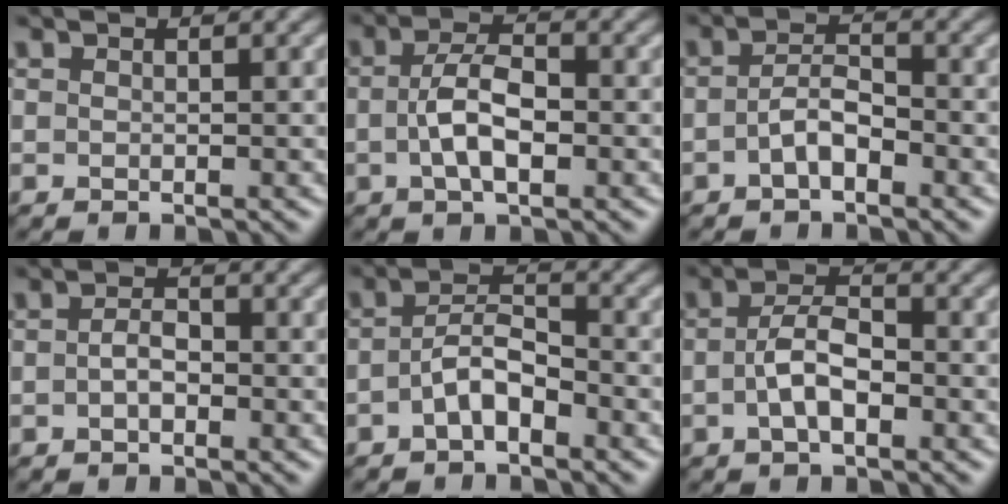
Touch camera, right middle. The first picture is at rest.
{"total": 4.1, "force": [-0.6, 1.9, 3.6], "torque": [-0.070, 0.005, -0.014]}
{"total": 2.5, "force": [-1.0, 1.0, 2.0], "torque": [-0.040, 0.006, -0.023]}
{"total": 1.6, "force": [-0.3, 0.8, 1.4], "torque": [-0.027, 0.004, -0.009]}
{"total": 3.2, "force": [-1.3, 1.4, 2.6], "torque": [-0.048, 0.009, -0.029]}
{"total": 3.4, "force": [-0.8, 1.5, 2.9], "torque": [-0.053, 0.005, -0.019]}